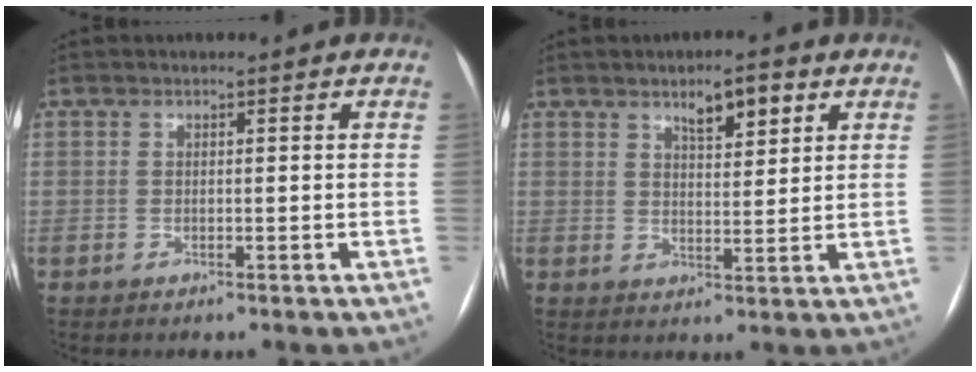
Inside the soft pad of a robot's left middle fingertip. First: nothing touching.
{"total": 5.4, "force": [3.3, 1.7, 3.9], "torque": [-0.064, 0.004, 0.053]}